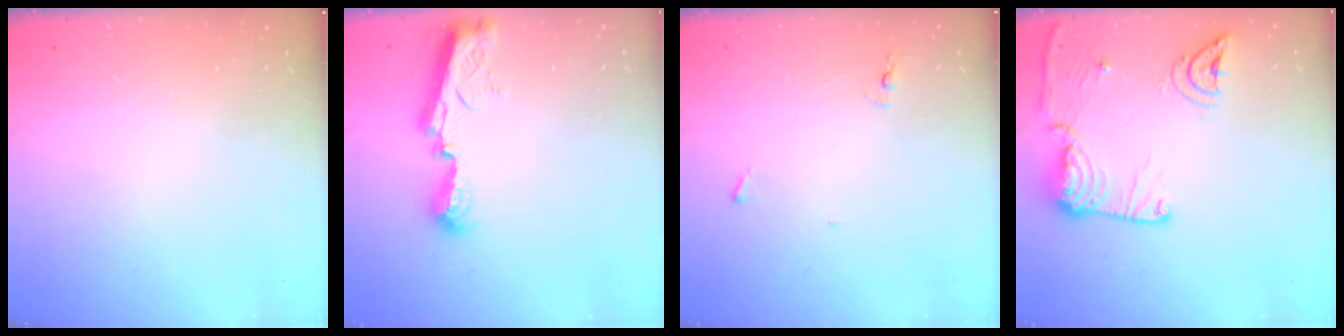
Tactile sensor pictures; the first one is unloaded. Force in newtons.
{"total": 9.1, "press": 9.1, "slide": 0.6}
{"total": 4.7, "press": 4.5, "slide": 1.4}
{"total": 15.4, "press": 15.3, "slide": 1.9}